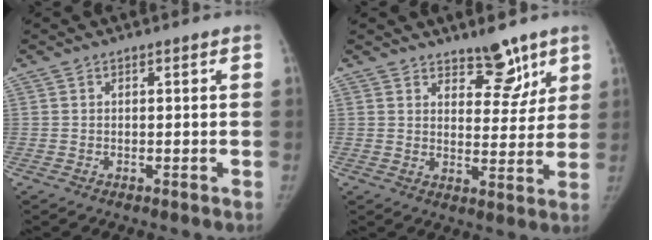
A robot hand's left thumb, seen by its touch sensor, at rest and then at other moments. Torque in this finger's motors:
{"motor_torque": [0.30, -0.15, -0.46, -0.02, -0.02]}